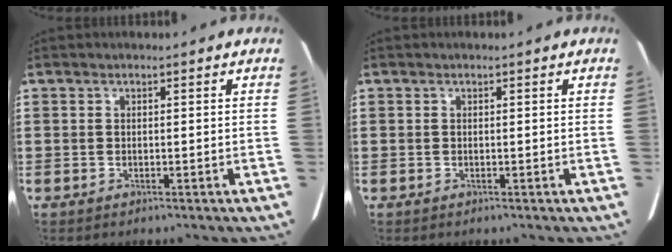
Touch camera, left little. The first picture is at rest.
{"total": 0.0}